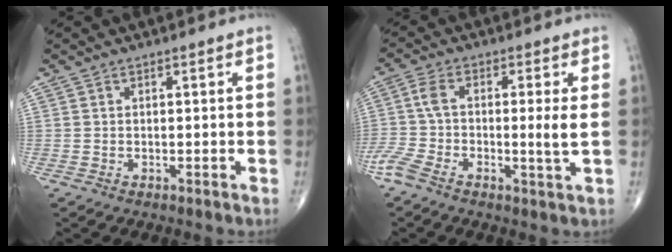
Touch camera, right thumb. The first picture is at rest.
{"total": 7.8, "force": [-1.3, 1.3, 7.6], "torque": [-0.178, 0.005, -0.036]}